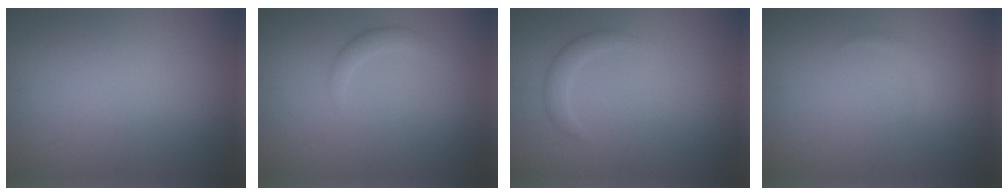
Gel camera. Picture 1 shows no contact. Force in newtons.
{"total": 1.6, "press": 1.6, "slide": 0.1}
{"total": 1.6, "press": 1.6, "slide": 0.1}
{"total": 0.9, "press": 0.9, "slide": 0.1}